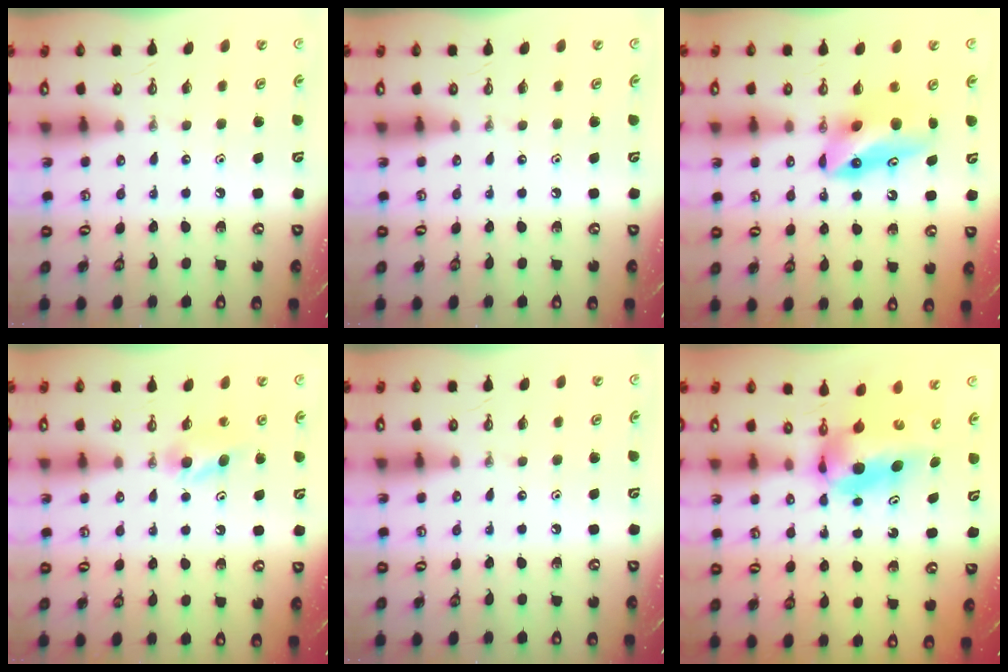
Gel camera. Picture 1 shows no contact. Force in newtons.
{"total": 0.0}
{"total": 10.7, "press": 8.6, "slide": 6.3}
{"total": 4.7, "press": 4.6, "slide": 1.1}
{"total": 0.0}
{"total": 6.1, "press": 6.0, "slide": 1.0}